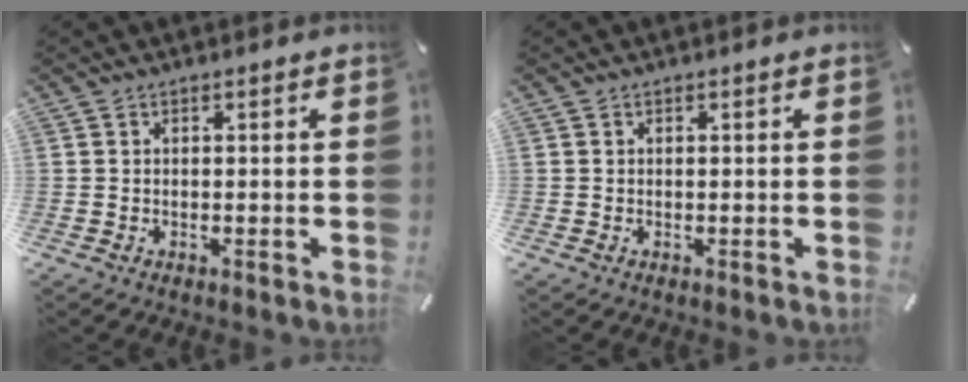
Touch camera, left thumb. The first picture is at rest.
{"total": 0.0}